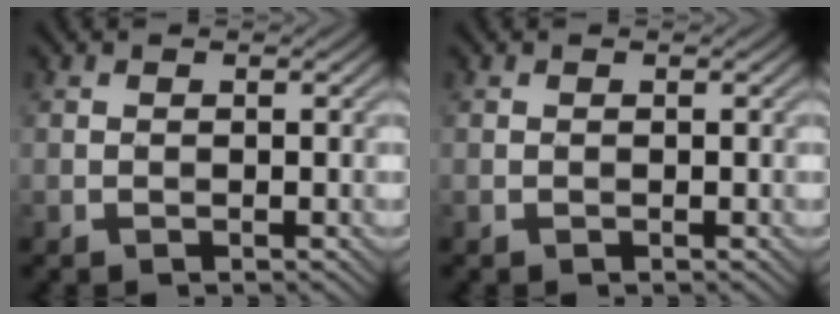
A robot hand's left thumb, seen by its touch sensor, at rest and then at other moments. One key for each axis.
{"total": 0.0}